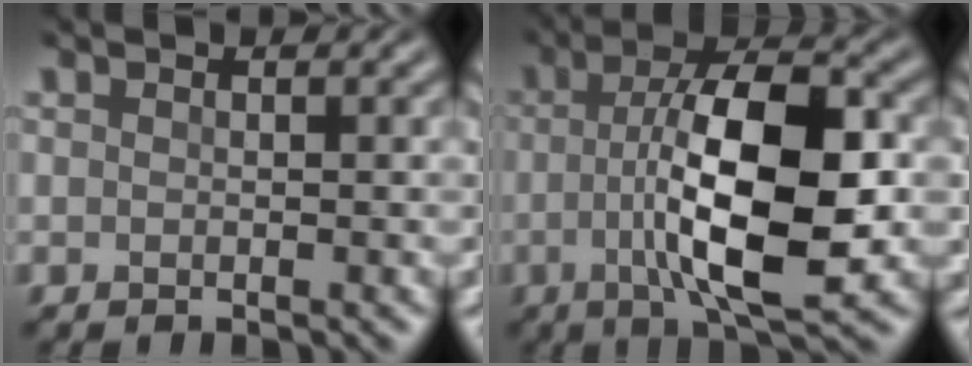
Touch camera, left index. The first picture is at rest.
{"total": 10.9, "force": [-1.2, 3.5, 10.2], "torque": [-0.163, 0.006, -0.025]}